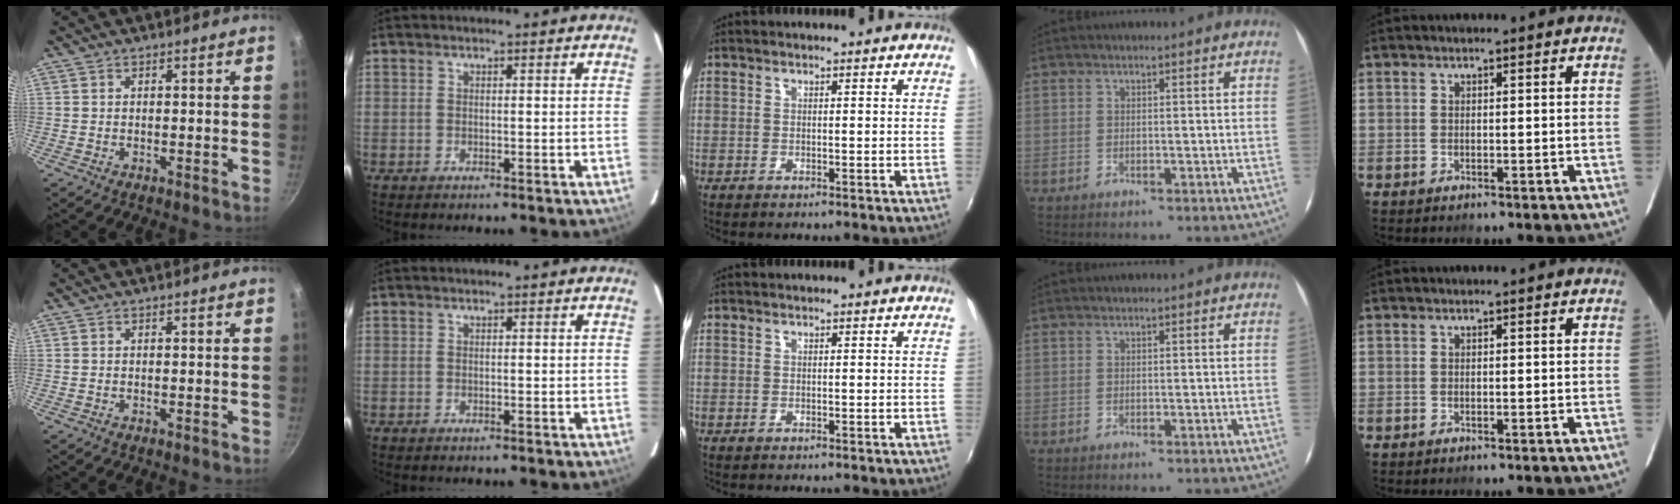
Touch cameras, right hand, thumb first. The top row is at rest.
{}